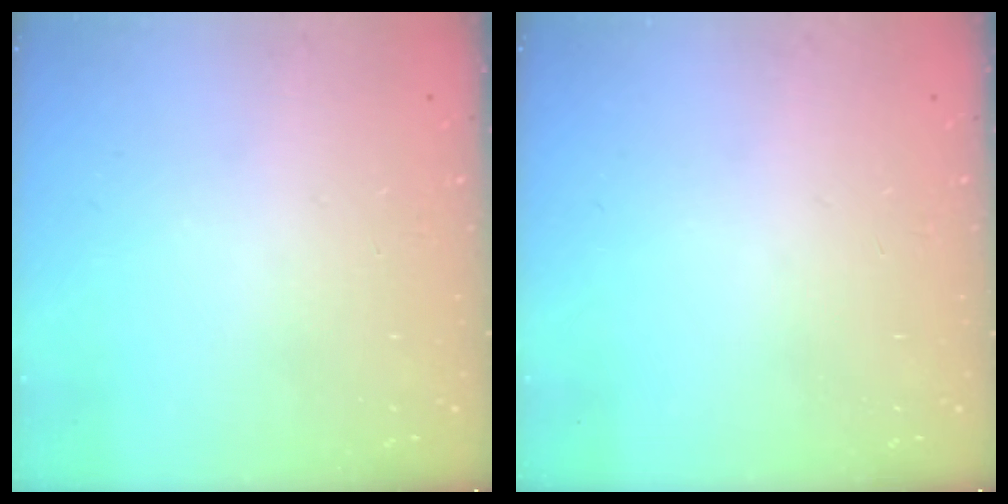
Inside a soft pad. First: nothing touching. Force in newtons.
{"total": 0.0}